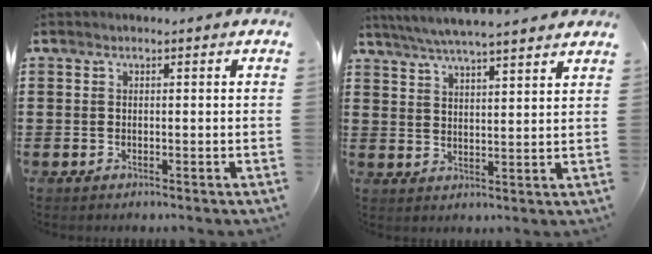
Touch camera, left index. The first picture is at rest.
{"total": 5.0, "force": [4.6, -0.1, 1.9], "torque": [-0.051, -0.018, 0.082]}